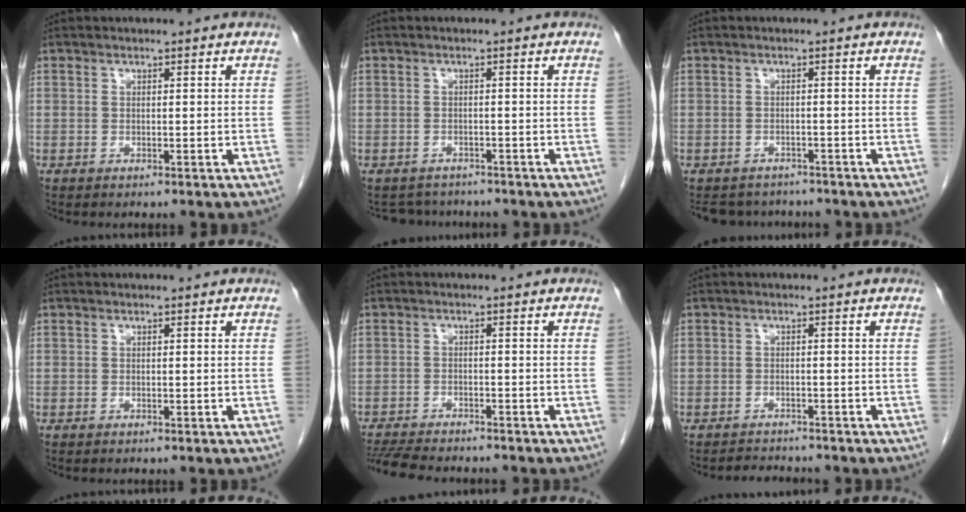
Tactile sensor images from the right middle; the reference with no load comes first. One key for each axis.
{"total": 3.8, "fx": -3.5, "fy": 1.4, "fz": -0.3, "tx": 0.005, "ty": 0.001, "tz": -0.050}
{"total": 6.4, "fx": -5.8, "fy": 2.5, "fz": 0.6, "tx": -0.005, "ty": 0.003, "tz": -0.075}
{"total": 0.0}
{"total": 10.3, "fx": -9.2, "fy": 1.8, "fz": 4.1, "tx": -0.069, "ty": -0.012, "tz": -0.139}
{"total": 2.7, "fx": -2.6, "fy": 0.7, "fz": 0.0, "tx": -0.002, "ty": -0.007, "tz": -0.040}